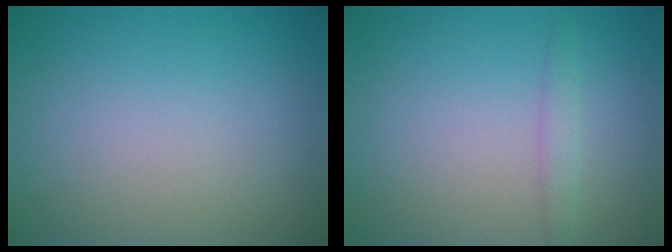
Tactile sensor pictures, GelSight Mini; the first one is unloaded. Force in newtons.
{"total": 1.3, "press": 1.3, "slide": 0.1}